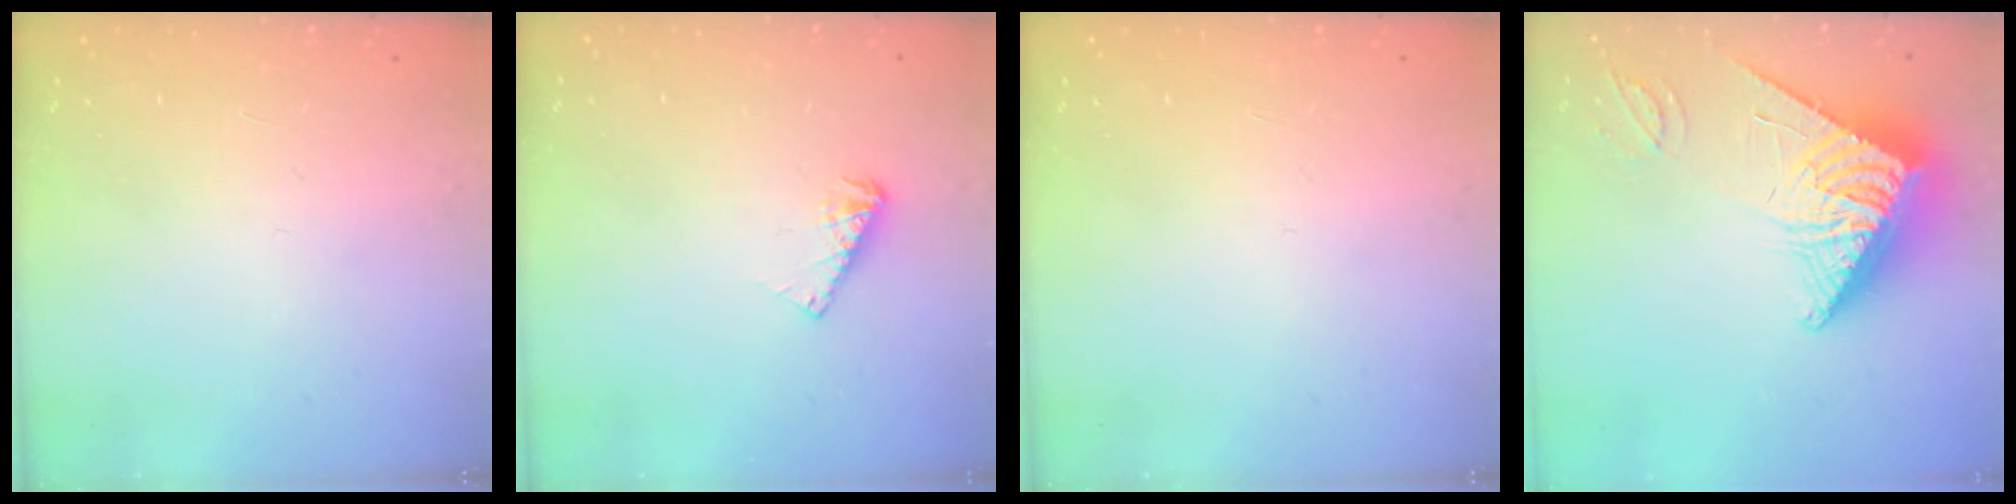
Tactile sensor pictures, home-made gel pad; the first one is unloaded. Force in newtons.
{"total": 4.7, "press": 4.6, "slide": 0.3}
{"total": 0.0}
{"total": 12.9, "press": 12.9, "slide": 1.3}